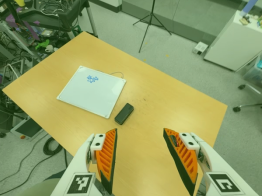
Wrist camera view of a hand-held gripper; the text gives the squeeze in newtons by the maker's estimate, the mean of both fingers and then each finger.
{"total": 0.0}